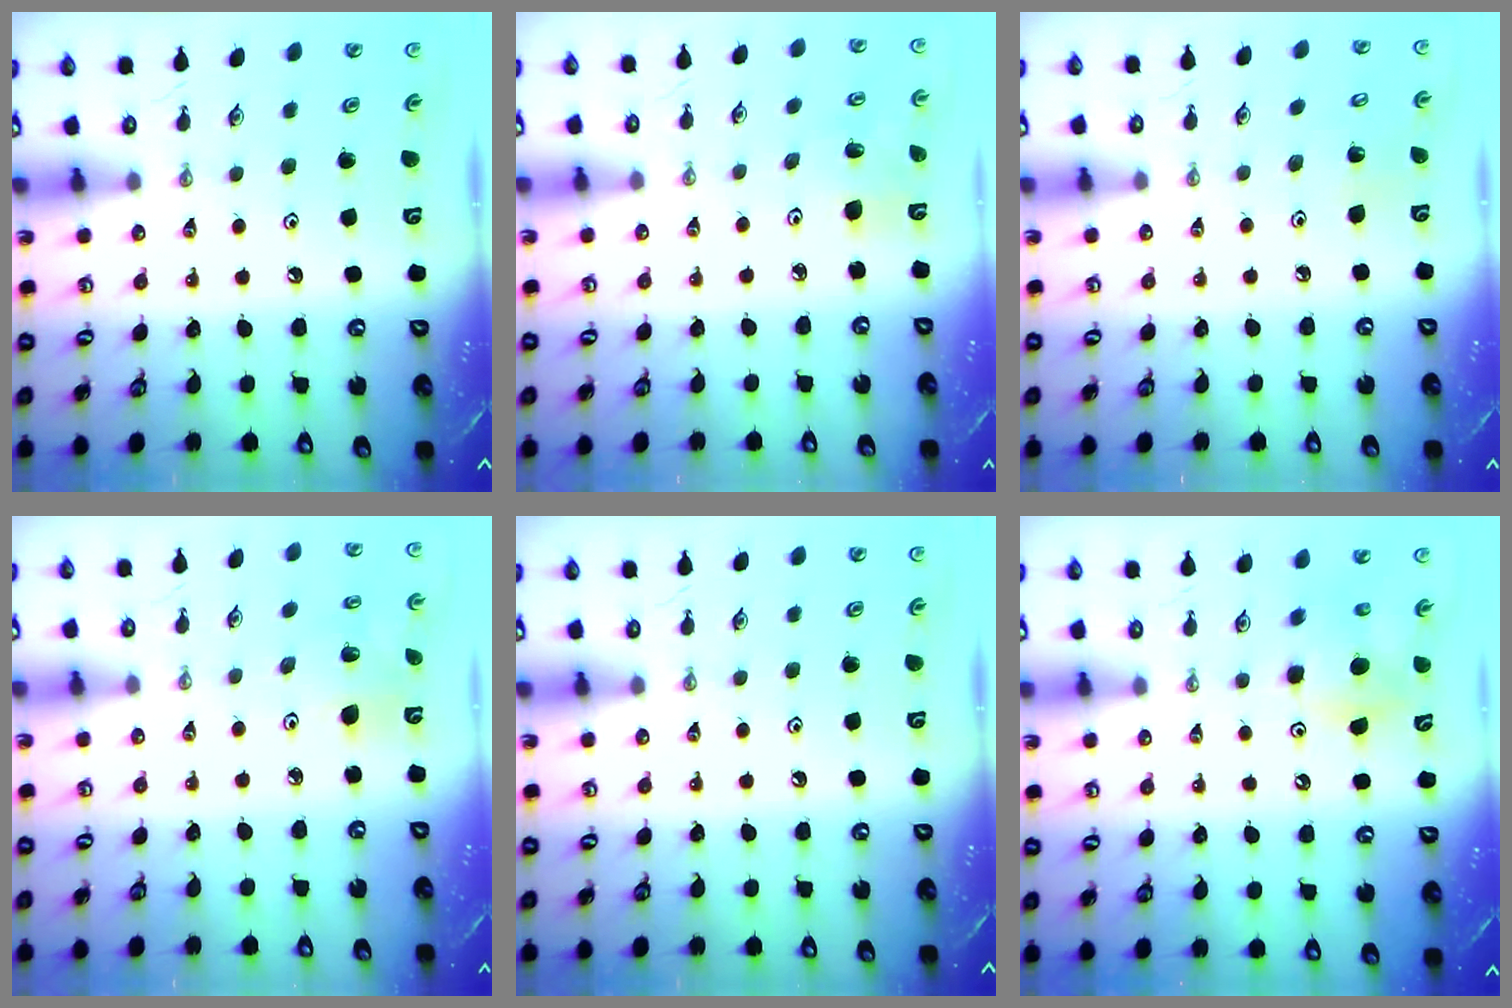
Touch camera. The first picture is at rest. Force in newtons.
{"total": 4.3, "press": 4.1, "slide": 1.2}
{"total": 2.9, "press": 2.9, "slide": 0.3}
{"total": 4.1, "press": 3.5, "slide": 2.1}
{"total": 0.0}
{"total": 6.8, "press": 6.8, "slide": 0.4}